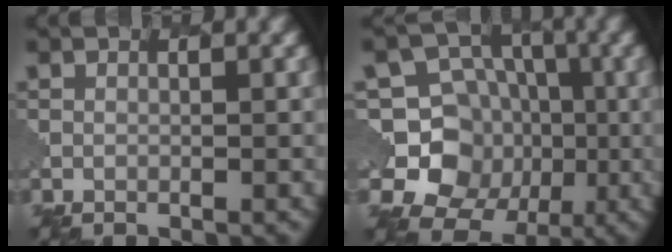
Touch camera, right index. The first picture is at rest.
{"total": 8.4, "force": [-1.1, 7.9, 2.7], "torque": [-0.036, -0.005, -0.045]}